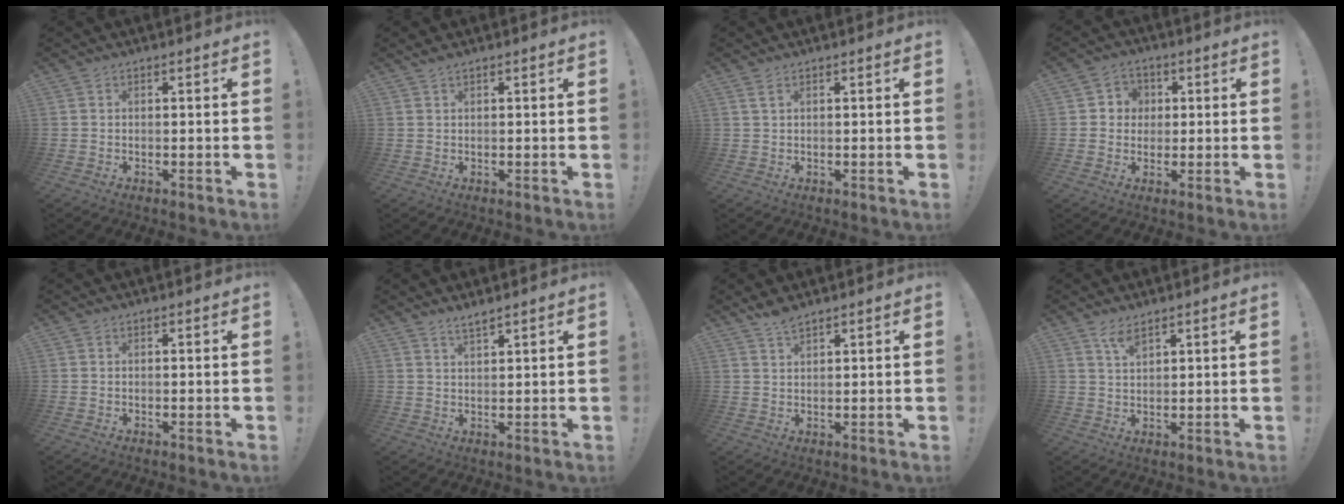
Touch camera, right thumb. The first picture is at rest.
{"total": 1.2, "force": [0.9, 0.1, 0.8], "torque": [-0.016, 0.000, 0.018]}
{"total": 1.8, "force": [0.9, 0.4, 1.4], "torque": [-0.030, 0.001, 0.016]}
{"total": 5.3, "force": [0.1, 5.2, 1.1], "torque": [-0.024, 0.007, 0.004]}
{"total": 0.0}
{"total": 2.8, "force": [2.4, 0.2, 1.3], "torque": [-0.026, -0.014, 0.043]}
{"total": 3.5, "force": [2.9, 0.8, 1.8], "torque": [-0.023, -0.020, 0.050]}
{"total": 4.1, "force": [2.9, 1.3, 2.5], "torque": [-0.040, -0.015, 0.050]}